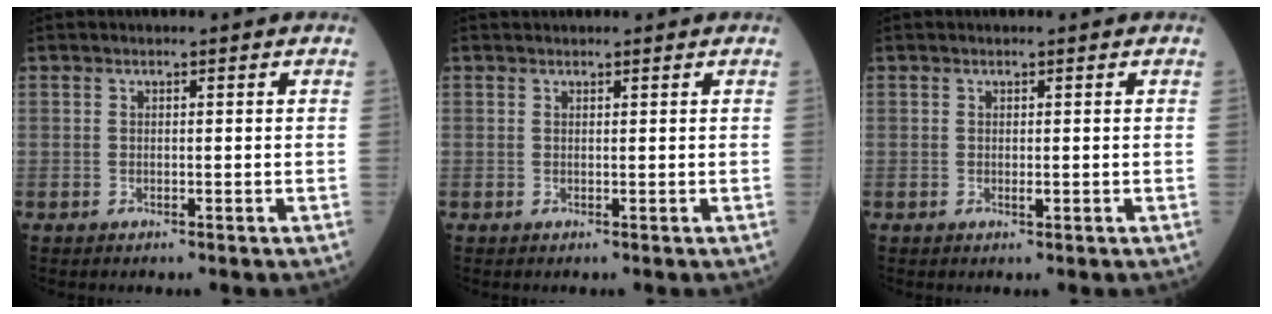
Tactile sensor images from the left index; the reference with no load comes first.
{"total": 2.2, "force": [2.1, 0.2, 0.7], "torque": [-0.007, 0.025, 0.031]}
{"total": 0.7, "force": [0.2, 0.2, 0.7], "torque": [-0.014, -0.001, 0.004]}